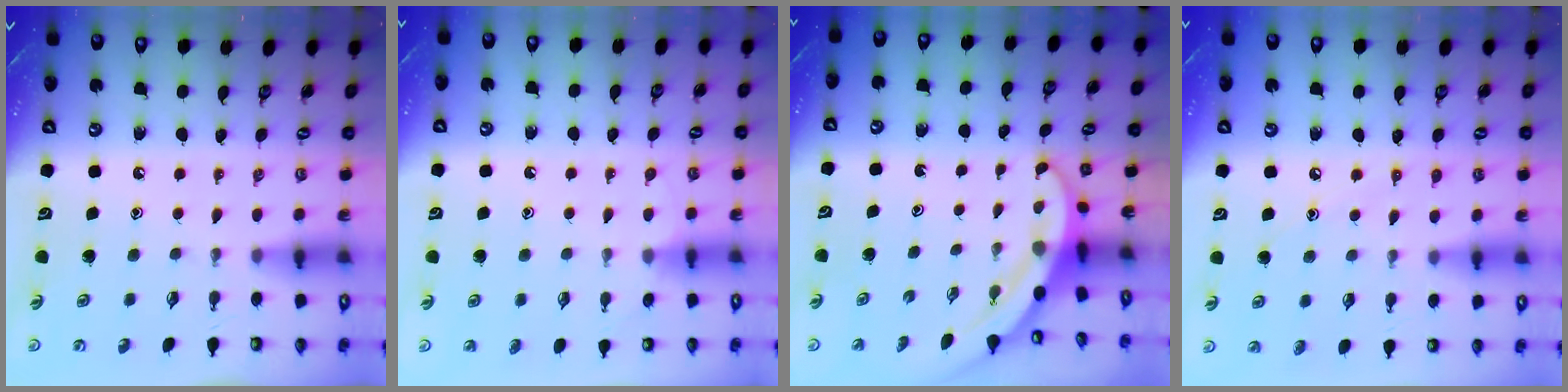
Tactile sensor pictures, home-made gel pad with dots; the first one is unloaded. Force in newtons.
{"total": 2.7, "press": 2.7, "slide": 0.3}
{"total": 3.3, "press": 3.3, "slide": 0.1}
{"total": 6.4, "press": 6.3, "slide": 0.4}